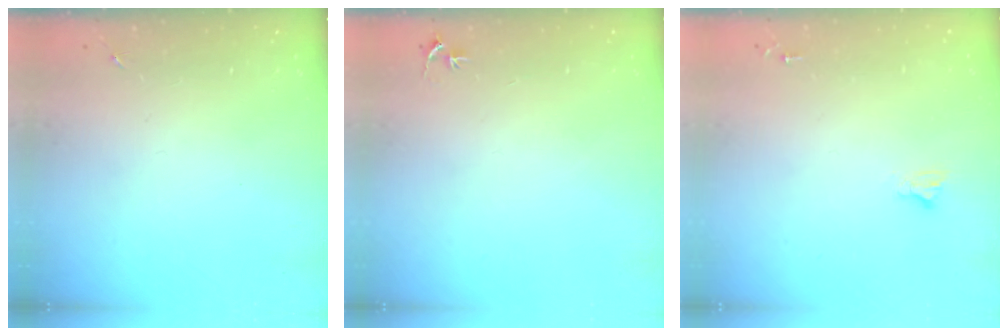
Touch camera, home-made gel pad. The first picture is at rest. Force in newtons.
{"total": 2.9, "press": 2.9, "slide": 0.2}
{"total": 2.5, "press": 2.5, "slide": 0.2}